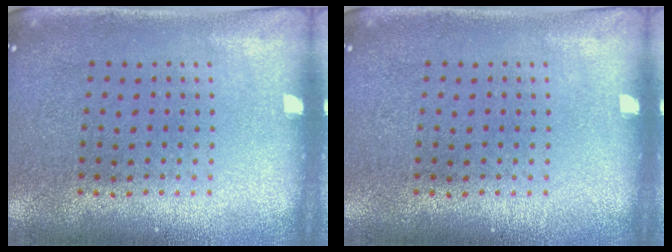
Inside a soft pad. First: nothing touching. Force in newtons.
{"total": 0.0}